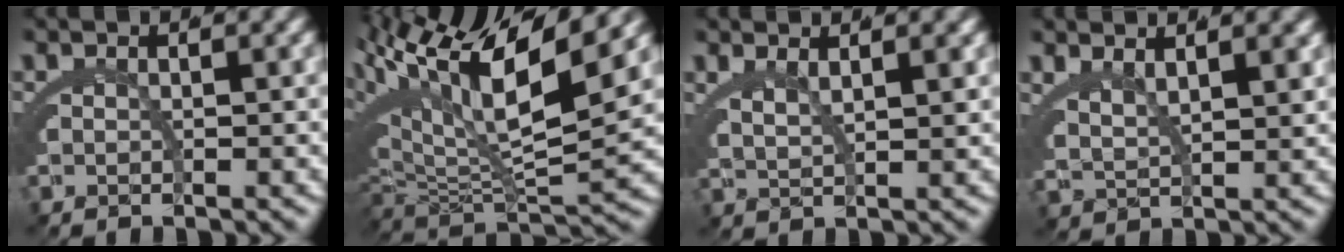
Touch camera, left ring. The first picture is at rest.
{"total": 12.9, "force": [5.0, 5.9, 10.4], "torque": [-0.188, 0.012, 0.082]}
{"total": 2.3, "force": [1.8, -0.1, 1.4], "torque": [-0.025, -0.007, 0.042]}
{"total": 3.2, "force": [2.5, 1.0, 1.7], "torque": [-0.037, -0.009, 0.055]}